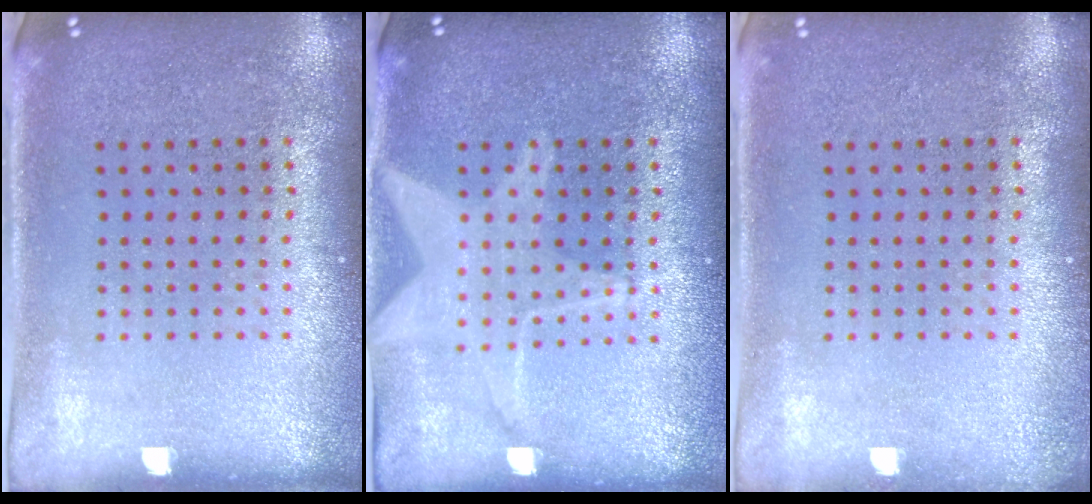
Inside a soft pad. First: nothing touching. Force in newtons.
{"total": 2.8, "press": 2.8, "slide": 0.3}
{"total": 0.8, "press": 0.8, "slide": 0.1}